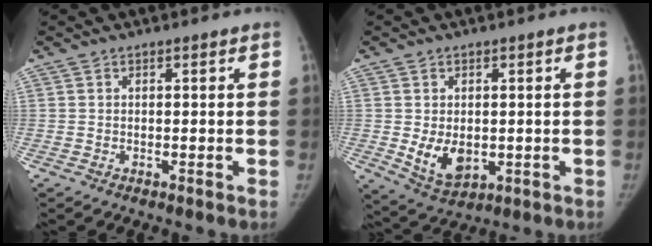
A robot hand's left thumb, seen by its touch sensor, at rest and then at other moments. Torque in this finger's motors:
{"motor_torque": [0.97, 0.94, 0.55, -0.57, 0.03]}